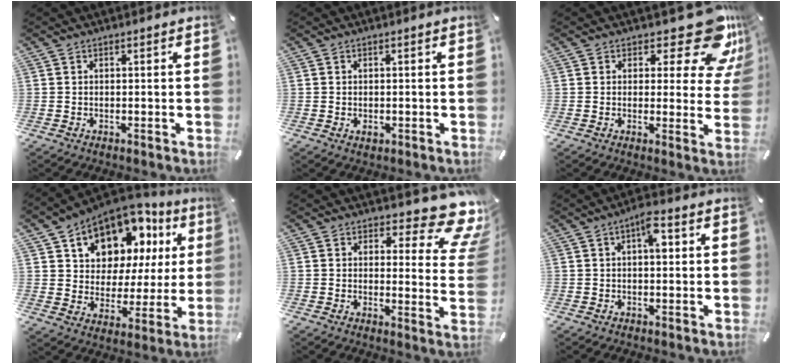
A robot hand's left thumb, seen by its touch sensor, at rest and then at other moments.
{"total": 1.0, "force": [-0.2, 0.8, 0.6], "torque": [-0.004, -0.002, -0.006]}
{"total": 15.1, "force": [8.8, 6.4, 10.5], "torque": [-0.118, -0.064, 0.147]}
{"total": 12.0, "force": [8.3, 8.0, 3.3], "torque": [-0.067, -0.073, 0.147]}
{"total": 10.9, "force": [7.3, 4.7, 6.6], "torque": [-0.071, -0.067, 0.126]}
{"total": 5.1, "force": [1.2, 2.2, 4.5], "torque": [-0.060, 0.001, 0.010]}